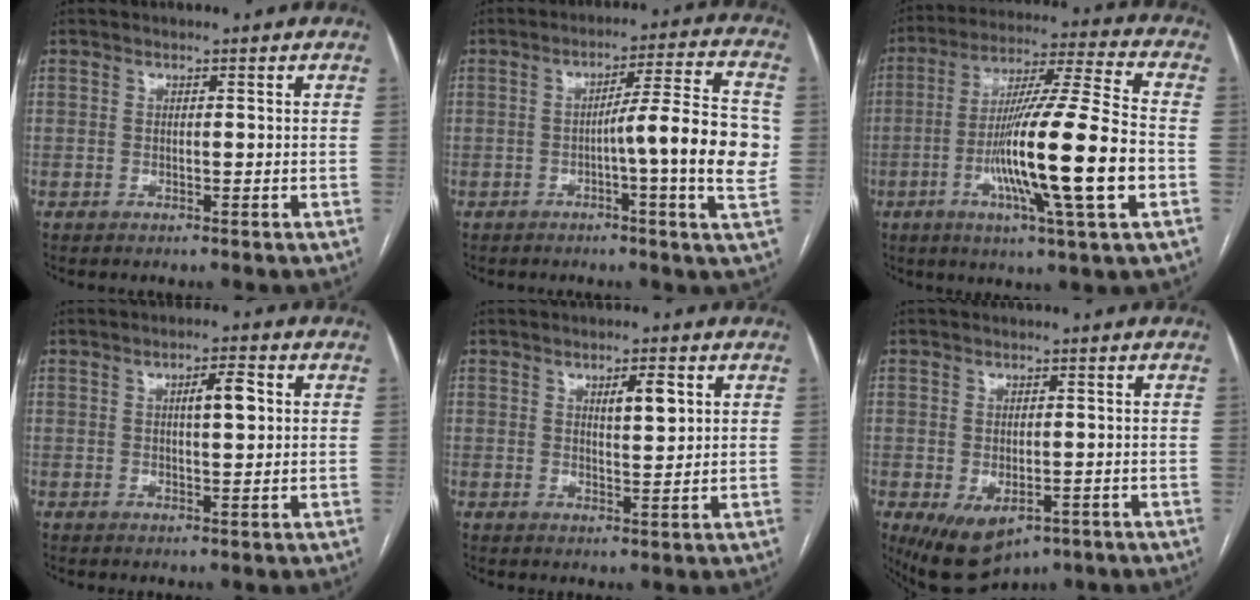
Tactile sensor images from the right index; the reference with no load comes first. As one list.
[{"total": 12.2, "force": [-1.4, -0.4, 12.1], "torque": [-0.171, 0.008, -0.027]}, {"total": 19.5, "force": [-4.7, -0.2, 18.9], "torque": [-0.335, -0.012, -0.086]}, {"total": 4.0, "force": [0.8, 0.8, 3.8], "torque": [-0.061, 0.007, 0.012]}, {"total": 3.6, "force": [1.4, 1.0, 3.1], "torque": [-0.048, -0.001, 0.024]}, {"total": 8.1, "force": [-3.9, 4.6, 5.4], "torque": [-0.083, -0.011, -0.048]}]